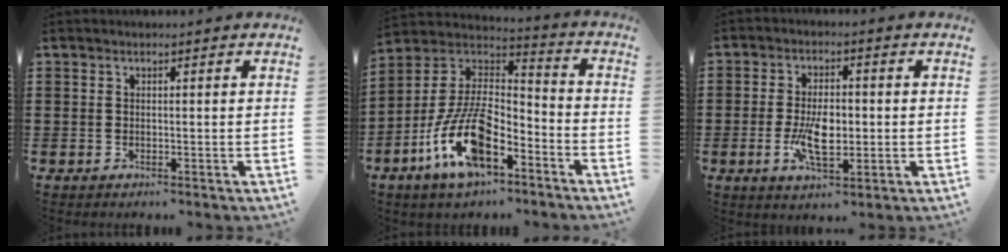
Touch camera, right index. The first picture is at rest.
{"total": 13.6, "force": [-6.9, 5.7, 10.2], "torque": [-0.233, 0.001, -0.136]}
{"total": 7.0, "force": [-1.0, 3.3, 6.1], "torque": [-0.121, -0.005, -0.022]}